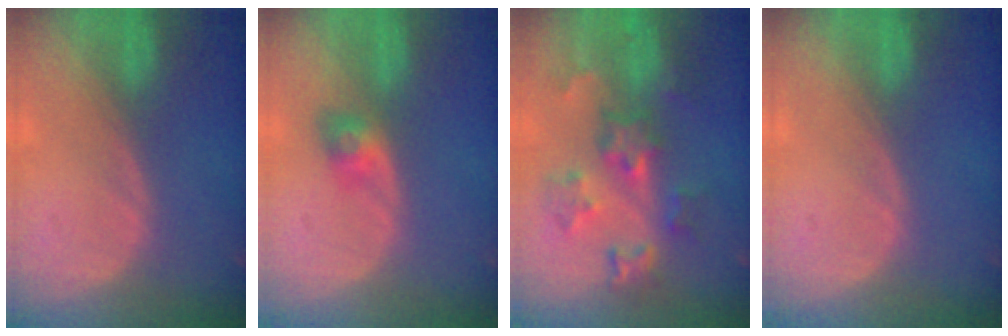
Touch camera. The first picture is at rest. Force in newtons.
{"total": 3.2, "press": 2.8, "slide": 1.4}
{"total": 8.4, "press": 7.7, "slide": 3.3}
{"total": 0.0}